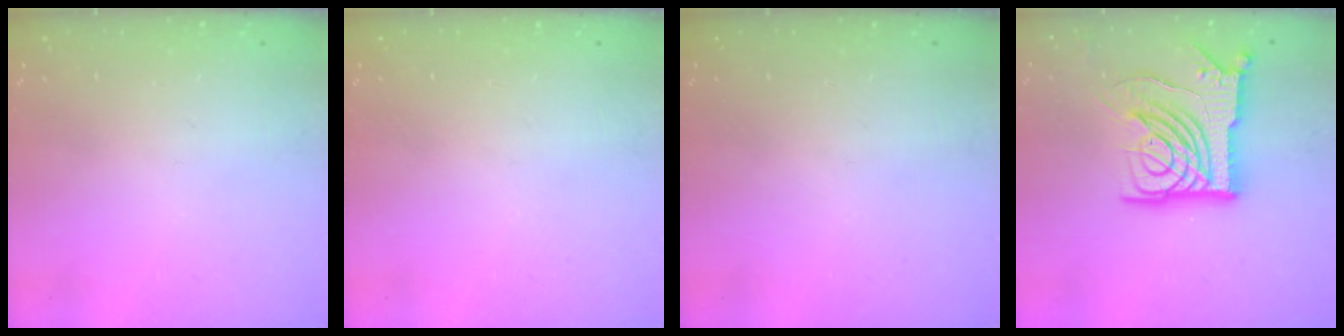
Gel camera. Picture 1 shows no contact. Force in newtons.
{"total": 0.0}
{"total": 0.0}
{"total": 20.4, "press": 20.2, "slide": 2.3}